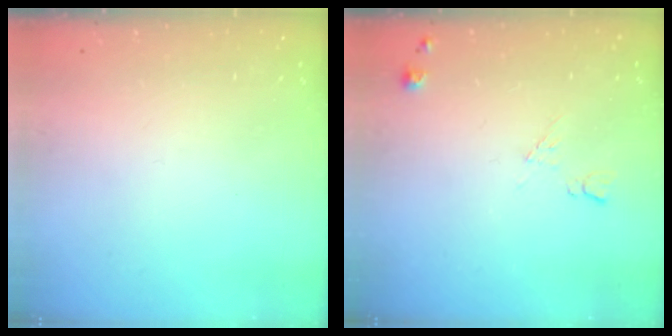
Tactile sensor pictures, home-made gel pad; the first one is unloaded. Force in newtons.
{"total": 5.9, "press": 5.8, "slide": 1.0}